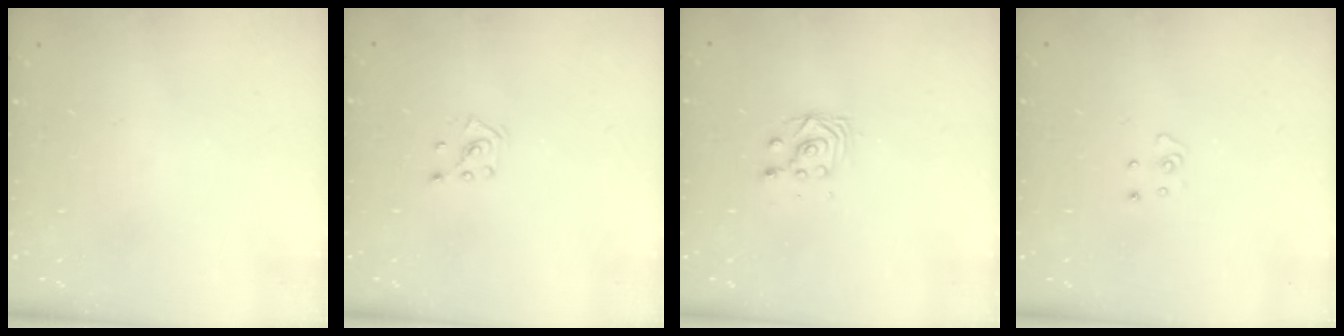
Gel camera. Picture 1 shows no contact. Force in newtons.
{"total": 2.2, "press": 2.2, "slide": 0.3}
{"total": 2.8, "press": 2.5, "slide": 1.3}
{"total": 3.9, "press": 3.9, "slide": 0.3}